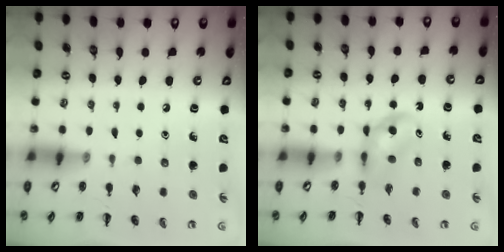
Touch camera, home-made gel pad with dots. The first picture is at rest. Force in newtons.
{"total": 3.2, "press": 3.0, "slide": 1.0}